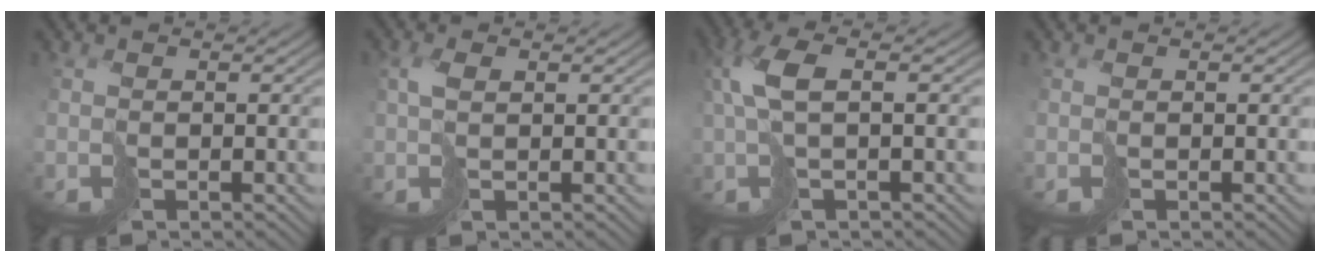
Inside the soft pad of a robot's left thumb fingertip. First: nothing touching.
{"total": 2.0, "force": [0.9, 0.7, 1.6], "torque": [-0.036, 0.004, 0.019]}
{"total": 6.0, "force": [1.3, 2.1, 5.5], "torque": [-0.120, 0.015, 0.022]}
{"total": 0.0}